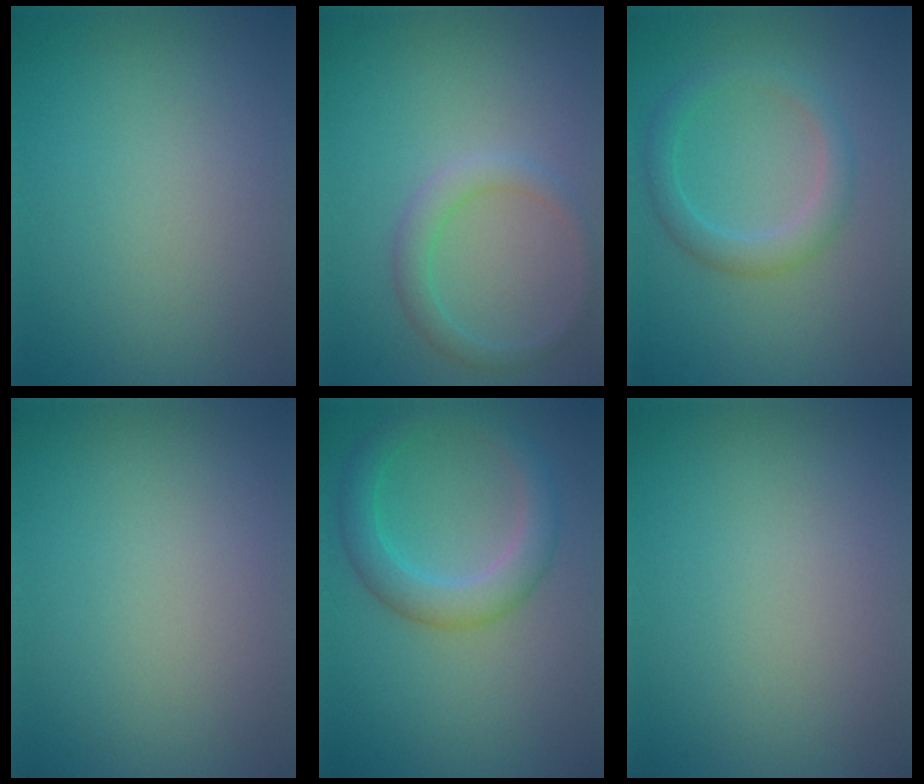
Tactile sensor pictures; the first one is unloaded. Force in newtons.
{"total": 2.2, "press": 2.2, "slide": 0.2}
{"total": 2.6, "press": 2.6, "slide": 0.1}
{"total": 0.0}
{"total": 3.9, "press": 3.9, "slide": 0.2}
{"total": 0.0}